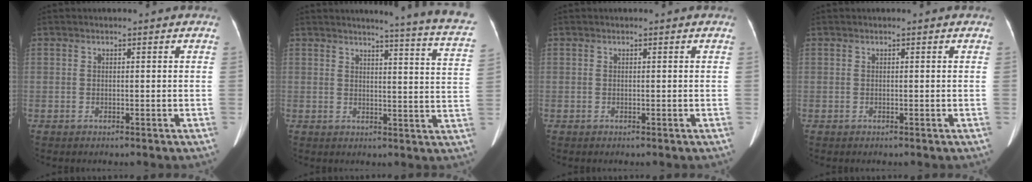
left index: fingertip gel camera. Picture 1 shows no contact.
{"total": 15.7, "force": [14.2, -0.9, 6.5], "torque": [-0.080, -0.090, 0.137]}
{"total": 0.0}
{"total": 0.0}